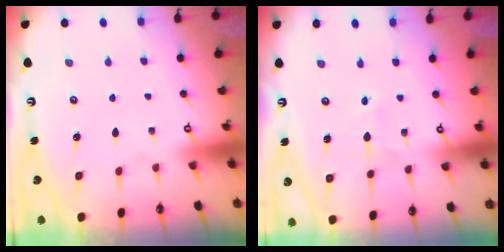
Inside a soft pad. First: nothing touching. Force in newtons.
{"total": 2.4, "press": 2.4, "slide": 0.2}